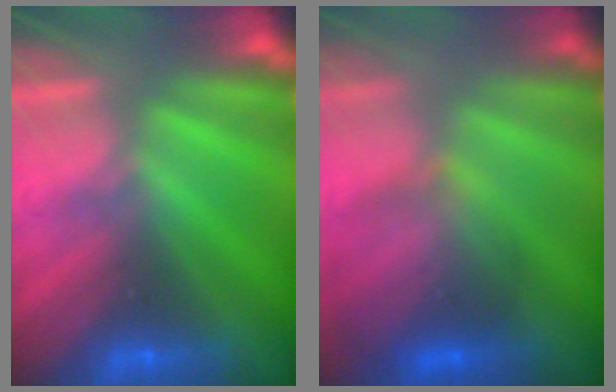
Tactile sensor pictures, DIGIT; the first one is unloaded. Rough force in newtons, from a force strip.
{"total": 4.6}